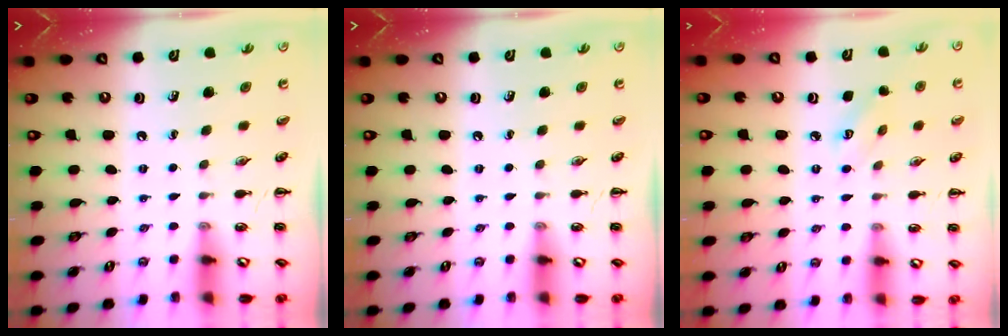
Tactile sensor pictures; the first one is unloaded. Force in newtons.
{"total": 0.0}
{"total": 3.2, "press": 3.1, "slide": 0.9}